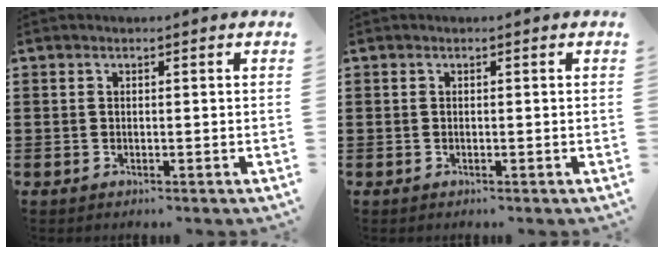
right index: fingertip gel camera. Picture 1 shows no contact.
{"total": 0.0}